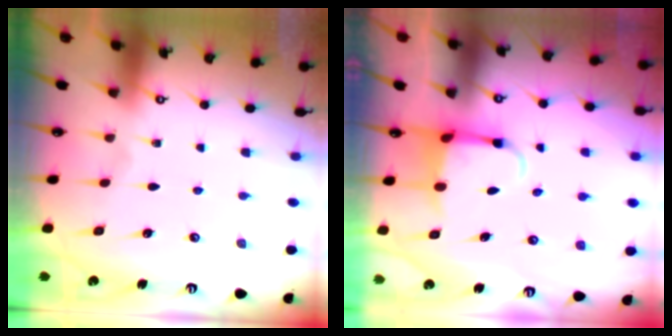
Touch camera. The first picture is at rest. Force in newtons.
{"total": 3.9, "press": 3.7, "slide": 1.2}